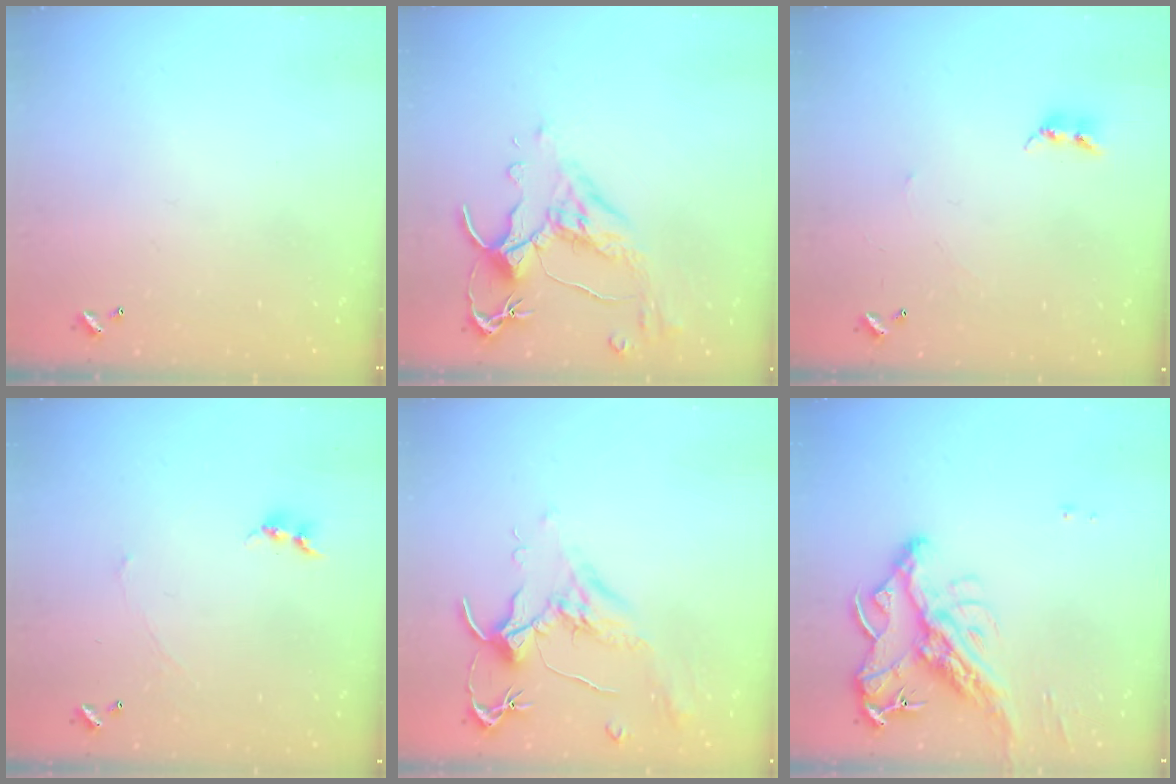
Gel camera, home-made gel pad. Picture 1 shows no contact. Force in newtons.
{"total": 2.5, "press": 2.1, "slide": 1.2}
{"total": 2.4, "press": 2.4, "slide": 0.2}
{"total": 1.0, "press": 0.8, "slide": 0.6}
{"total": 1.8, "press": 1.7, "slide": 0.6}
{"total": 16.1, "press": 16.0, "slide": 2.4}